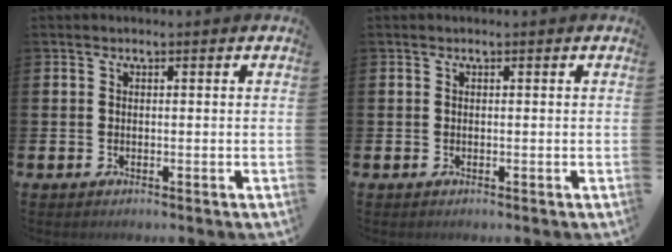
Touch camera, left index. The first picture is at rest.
{"total": 0.0}